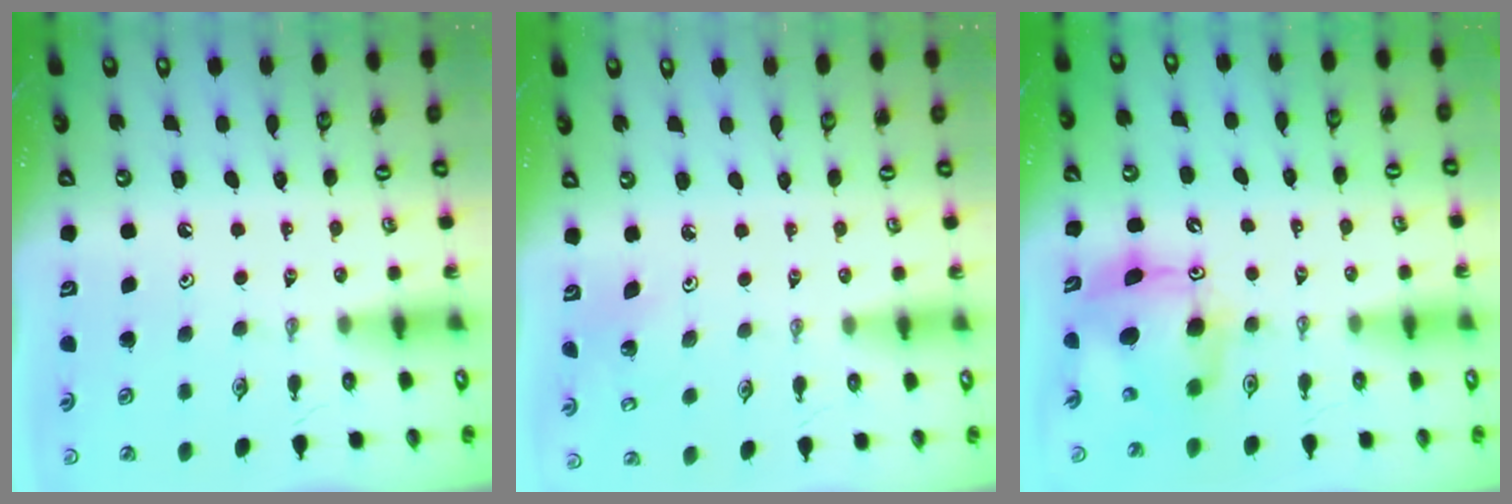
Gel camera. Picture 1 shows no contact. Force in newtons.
{"total": 2.0, "press": 2.0, "slide": 0.1}
{"total": 9.7, "press": 9.7, "slide": 0.8}